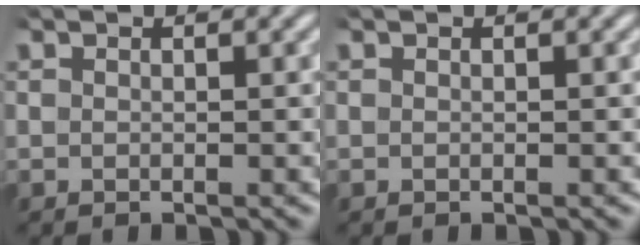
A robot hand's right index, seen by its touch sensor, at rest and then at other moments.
{"total": 0.0}